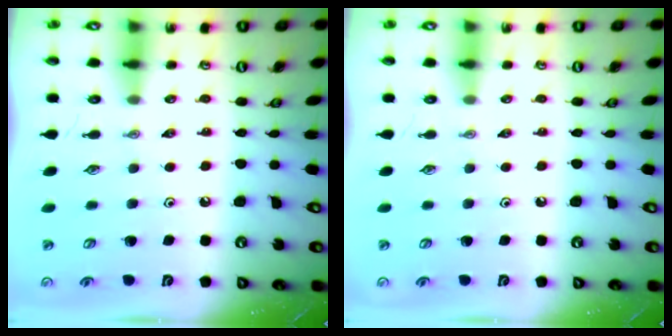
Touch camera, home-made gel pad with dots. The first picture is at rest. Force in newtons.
{"total": 0.0}